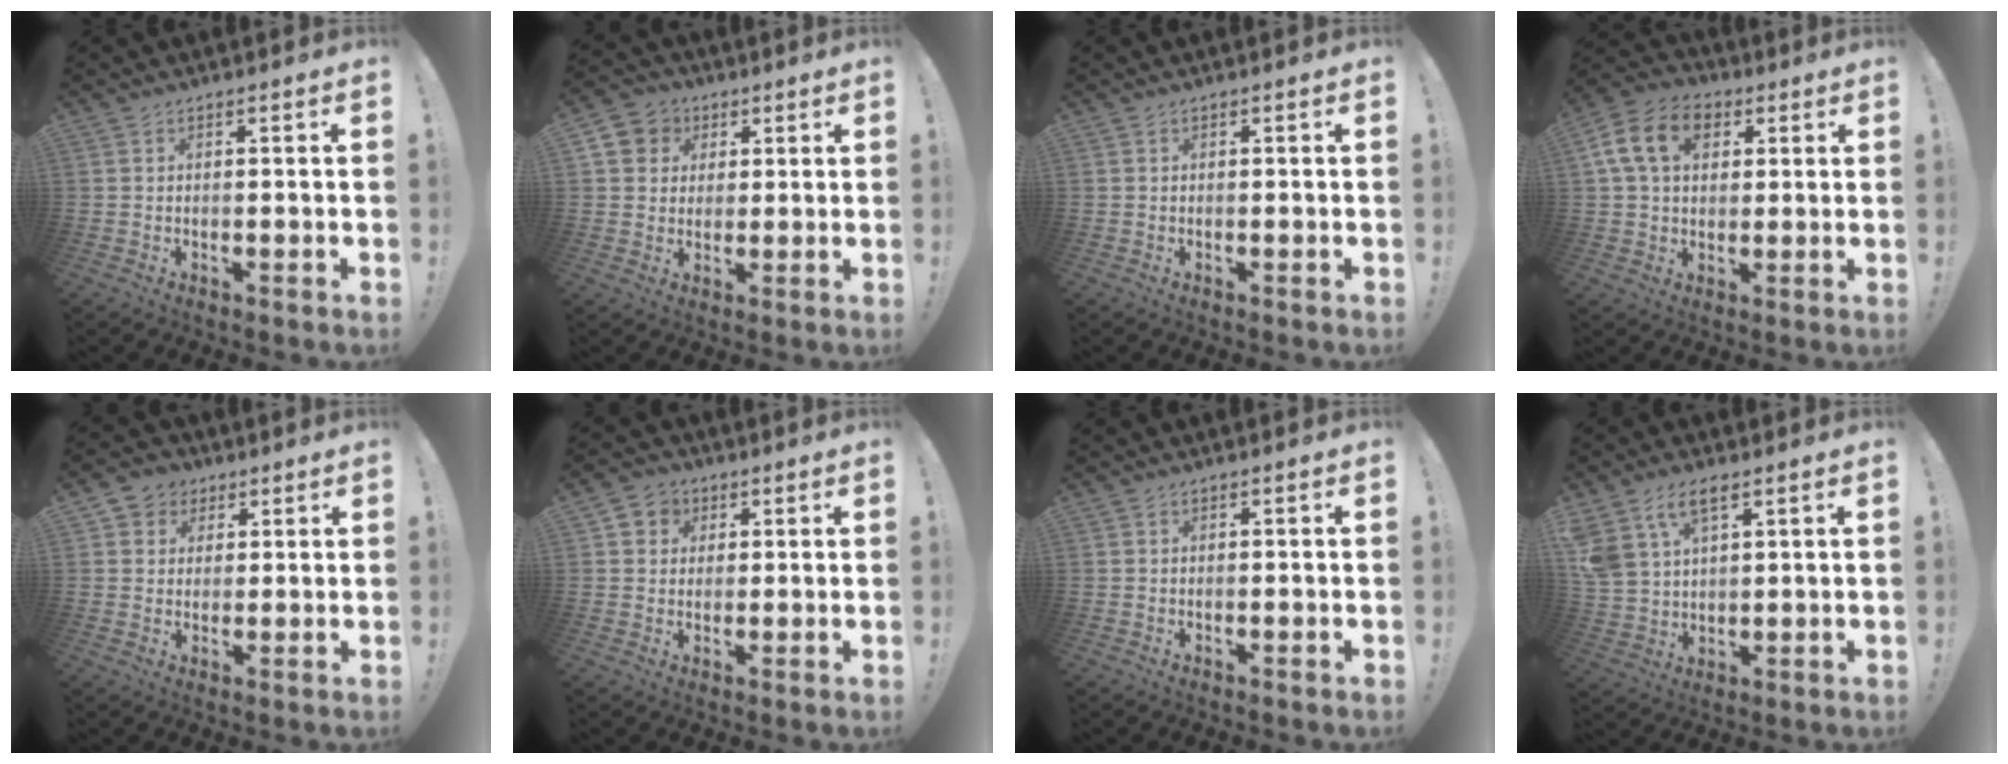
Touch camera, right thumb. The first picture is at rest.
{"total": 7.1, "force": [2.3, 6.5, 1.8], "torque": [-0.032, -0.003, 0.048]}
{"total": 0.0}
{"total": 14.0, "force": [4.4, 10.0, 8.7], "torque": [-0.156, 0.006, 0.088]}
{"total": 5.5, "force": [1.7, 5.1, 1.1], "torque": [-0.014, -0.005, 0.033]}
{"total": 4.9, "force": [1.3, 4.6, 1.2], "torque": [-0.022, -0.001, 0.026]}
{"total": 0.0}
{"total": 9.2, "force": [5.4, 4.9, 5.6], "torque": [-0.119, -0.011, 0.106]}